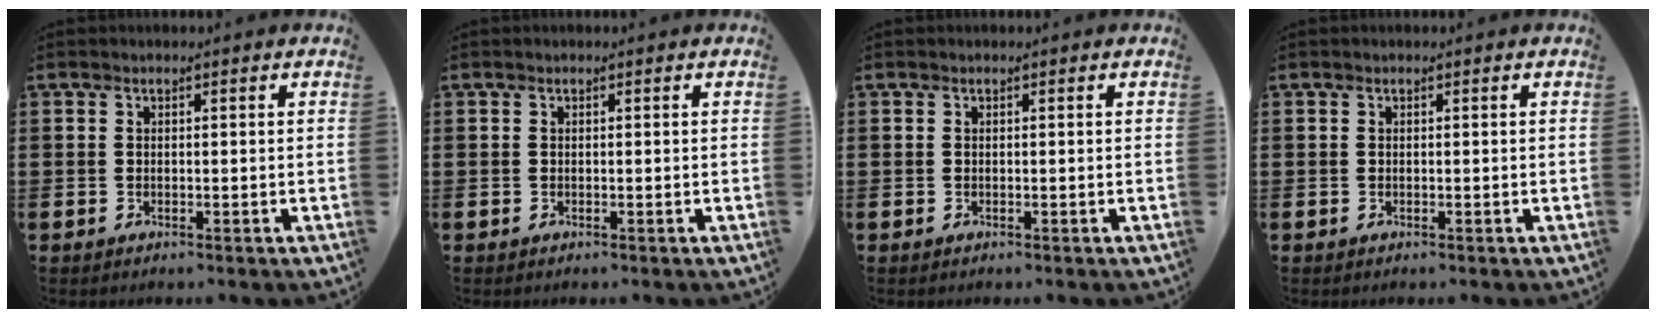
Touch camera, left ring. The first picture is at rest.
{"total": 0.0}
{"total": 0.0}
{"total": 0.0}